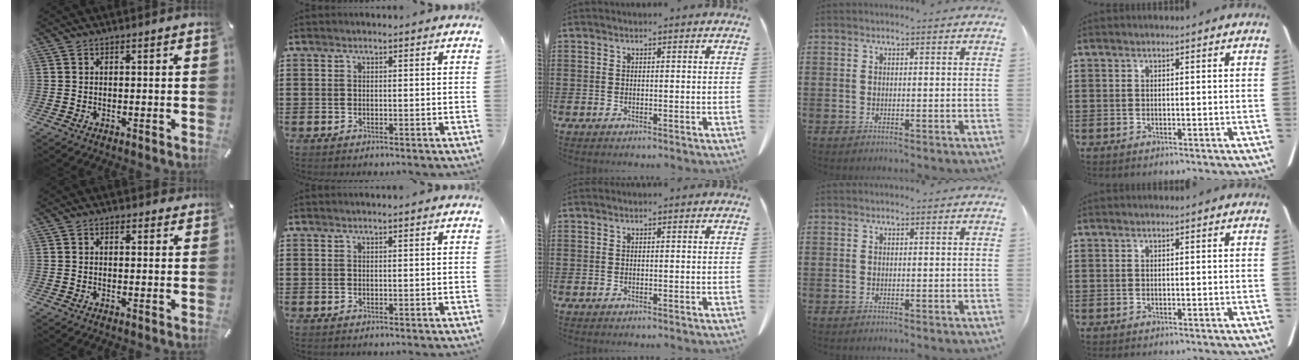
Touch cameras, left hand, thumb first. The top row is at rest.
{"thumb": {"total": 1.5, "force": [0.7, 1.1, 0.8], "torque": [-0.009, 0.001, 0.011]}}